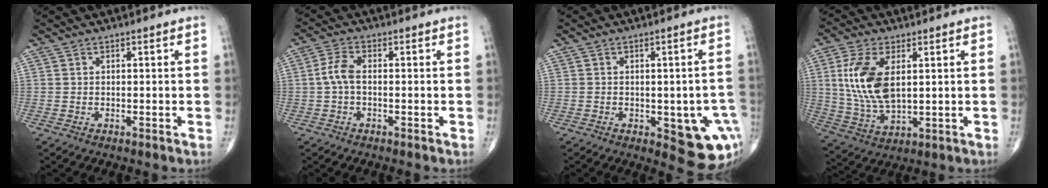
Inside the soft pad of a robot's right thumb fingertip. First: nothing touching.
{"total": 3.7, "force": [-0.4, 1.8, 3.3], "torque": [-0.076, 0.009, -0.013]}
{"total": 11.3, "force": [-3.2, 5.0, 9.6], "torque": [-0.081, 0.005, -0.025]}
{"total": 12.8, "force": [2.7, 6.6, 10.7], "torque": [-0.223, -0.012, 0.061]}